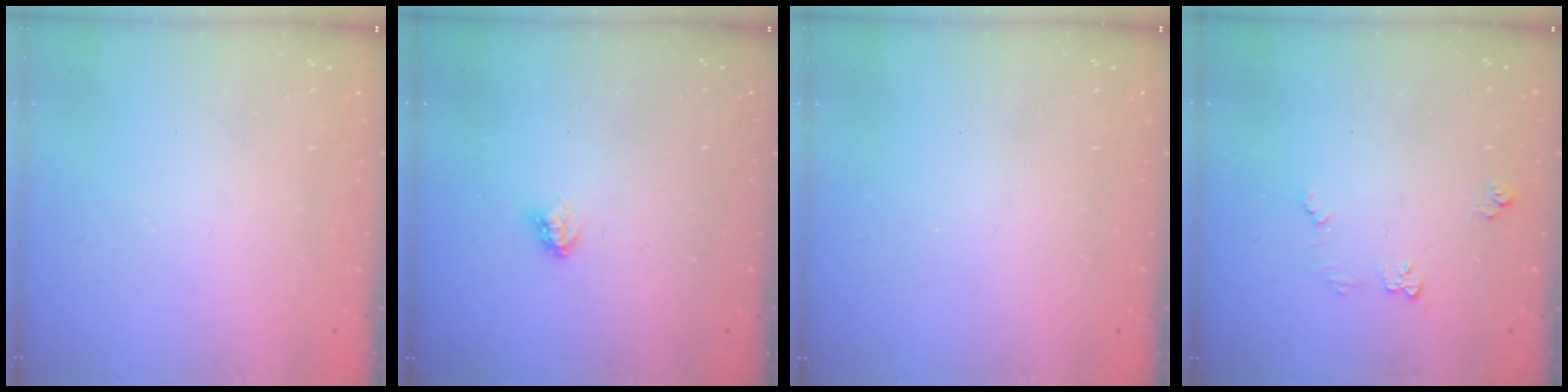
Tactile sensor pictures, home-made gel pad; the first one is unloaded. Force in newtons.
{"total": 3.0, "press": 2.9, "slide": 0.4}
{"total": 0.0}
{"total": 5.9, "press": 5.8, "slide": 0.6}